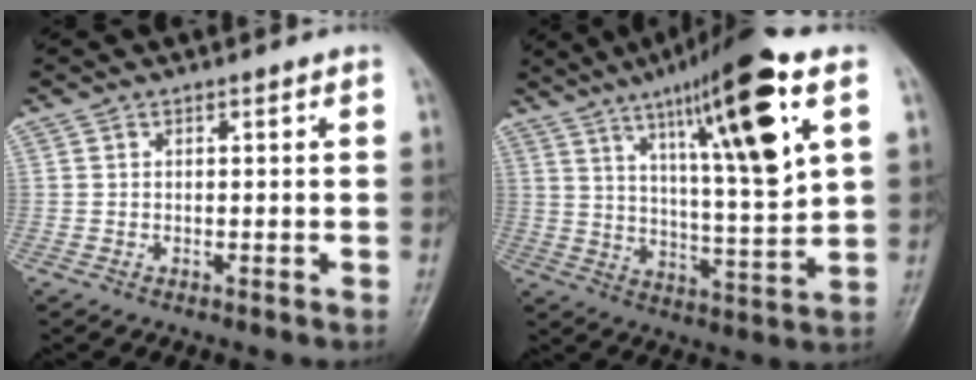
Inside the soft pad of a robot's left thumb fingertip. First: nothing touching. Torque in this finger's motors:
{"motor_torque": [0.79, 0.77, 1.81, -0.96, 0.30]}